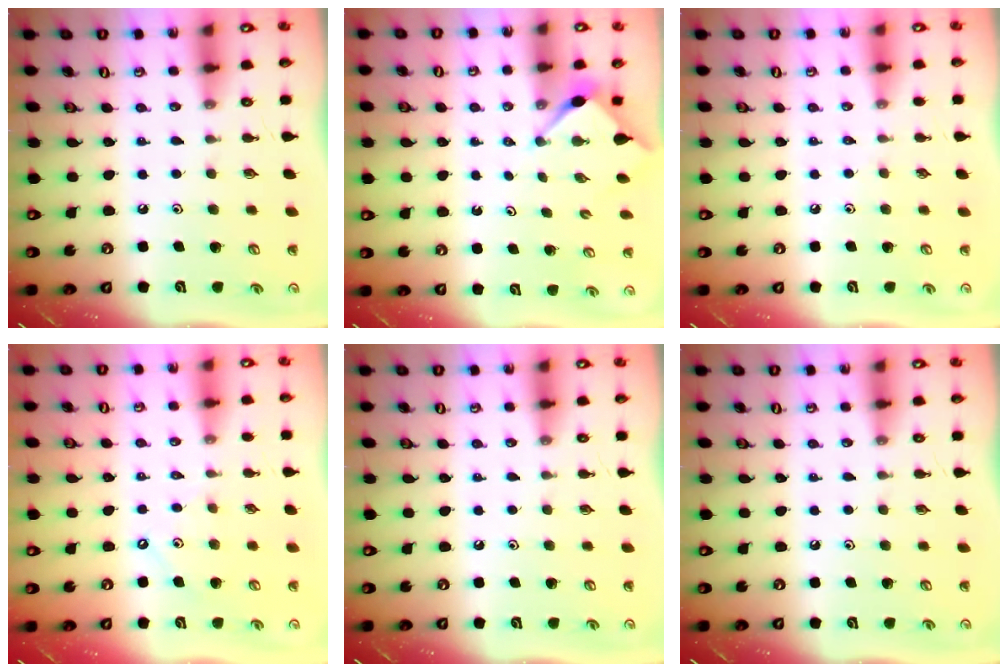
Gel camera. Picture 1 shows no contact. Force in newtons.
{"total": 2.6, "press": 2.6, "slide": 0.4}
{"total": 2.1, "press": 2.1, "slide": 0.4}
{"total": 3.3, "press": 3.3, "slide": 0.4}
{"total": 0.0}
{"total": 0.0}